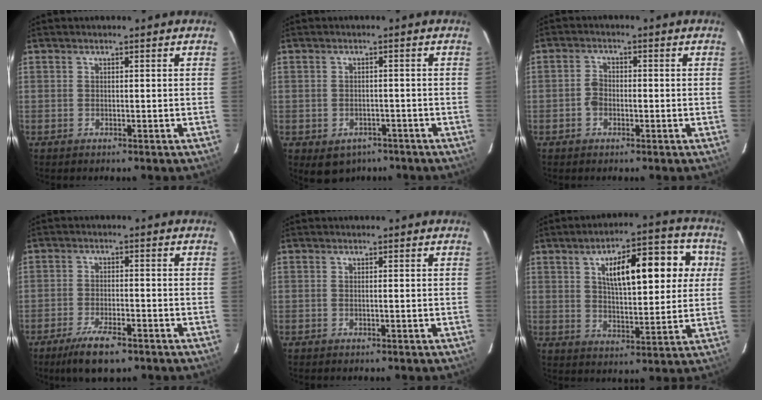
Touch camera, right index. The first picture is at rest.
{"total": 4.7, "force": [-2.9, 3.5, 1.3], "torque": [-0.018, 0.007, -0.032]}
{"total": 2.5, "force": [-0.8, 1.7, 1.6], "torque": [-0.031, 0.008, -0.019]}
{"total": 6.9, "force": [-4.7, 1.7, 4.7], "torque": [-0.089, -0.010, -0.079]}
{"total": 0.0}
{"total": 15.0, "force": [4.3, 5.2, 13.4], "torque": [-0.186, 0.034, 0.064]}